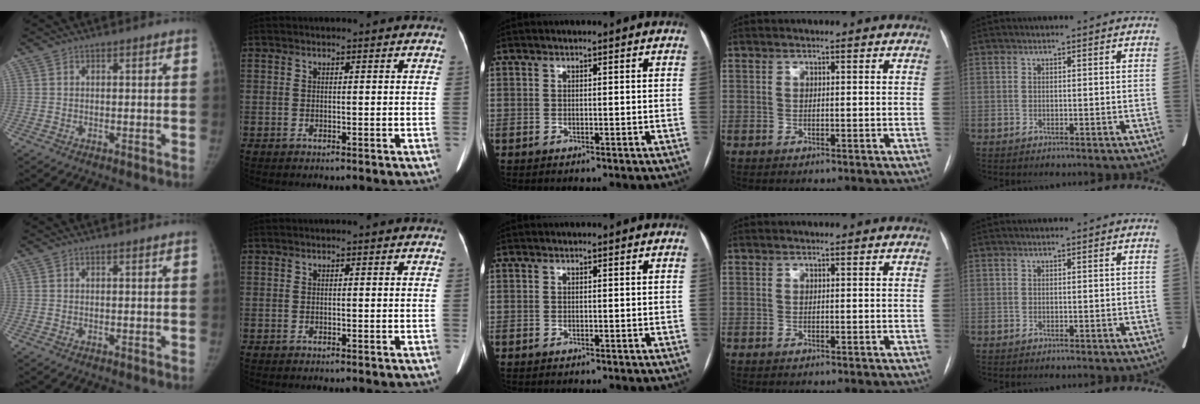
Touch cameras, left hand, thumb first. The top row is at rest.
{}